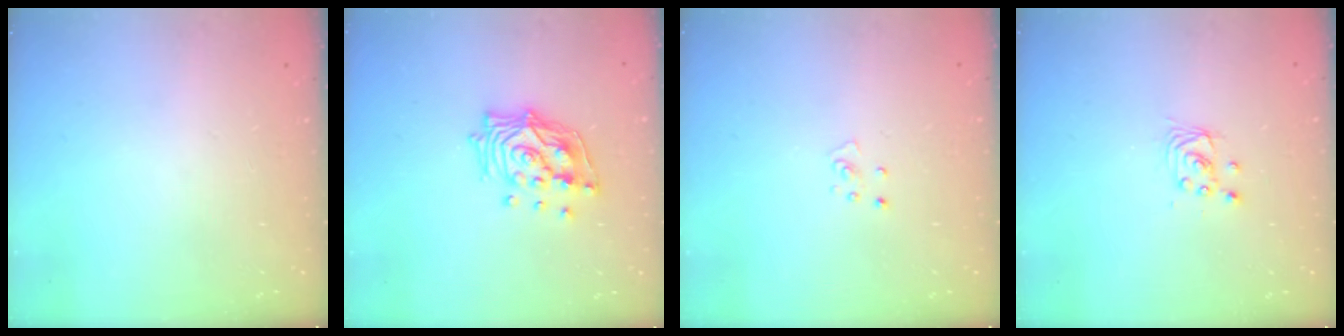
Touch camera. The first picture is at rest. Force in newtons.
{"total": 14.1, "press": 14.0, "slide": 1.8}
{"total": 3.3, "press": 3.3, "slide": 0.3}
{"total": 2.9, "press": 2.9, "slide": 0.2}